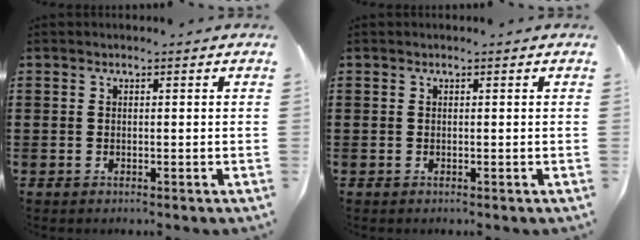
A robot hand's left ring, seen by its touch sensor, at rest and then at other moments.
{"total": 0.0}